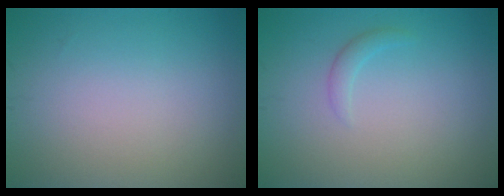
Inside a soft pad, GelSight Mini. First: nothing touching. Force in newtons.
{"total": 1.0, "press": 1.0, "slide": 0.1}